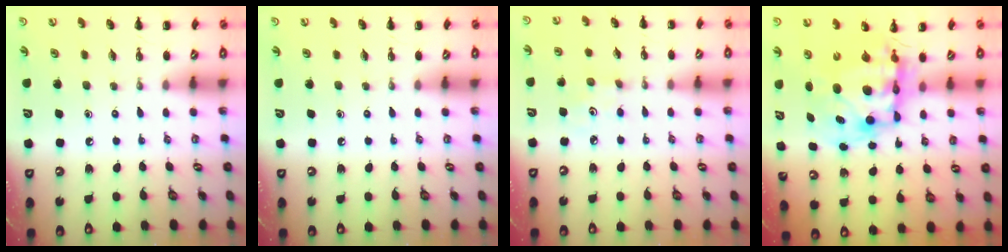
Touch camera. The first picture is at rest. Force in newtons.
{"total": 0.0}
{"total": 2.7, "press": 2.7, "slide": 0.3}
{"total": 11.4, "press": 11.0, "slide": 2.9}